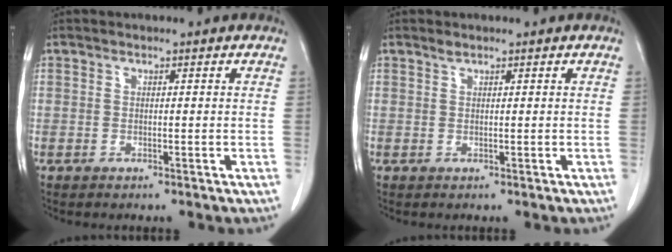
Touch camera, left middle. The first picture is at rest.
{"total": 0.5, "force": [0.5, 0.1, 0.1], "torque": [-0.008, 0.000, 0.011]}